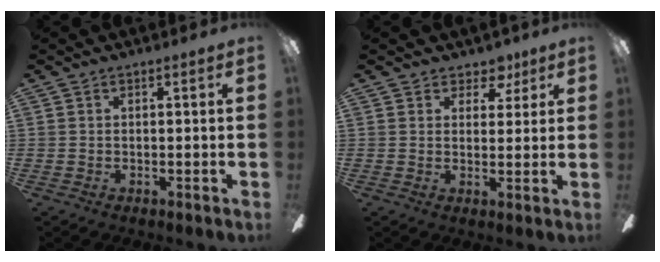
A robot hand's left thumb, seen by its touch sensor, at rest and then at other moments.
{"total": 4.8, "force": [3.4, 3.2, 0.9], "torque": [-0.002, -0.017, 0.058]}